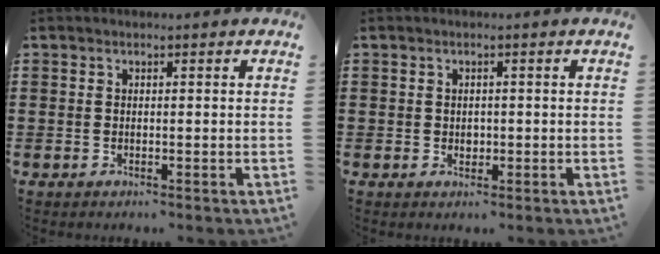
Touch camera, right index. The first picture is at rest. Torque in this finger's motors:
{"motor_torque": [0.14, 0.28, 0.01, 0.00]}